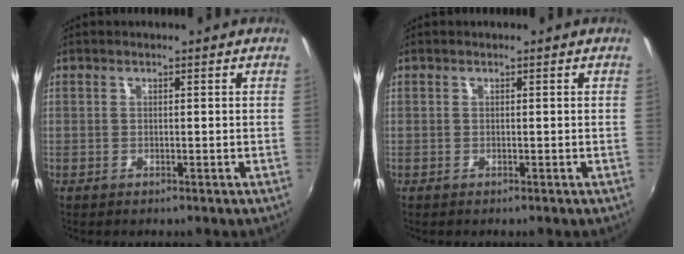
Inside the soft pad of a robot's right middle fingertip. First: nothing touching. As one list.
[{"total": 0.0}]